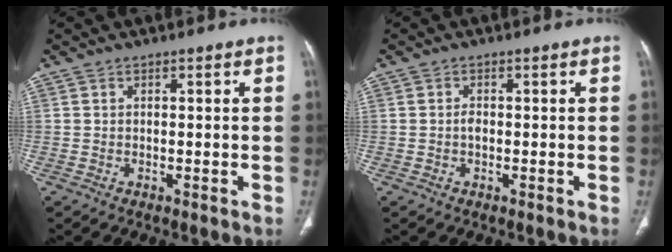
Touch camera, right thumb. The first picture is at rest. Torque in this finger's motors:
{"motor_torque": [0.56, 0.75, 0.17, 0.00, 0.00]}